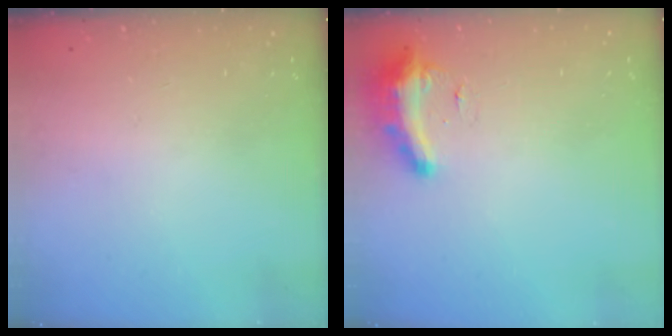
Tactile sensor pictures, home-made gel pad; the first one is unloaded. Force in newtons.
{"total": 9.2, "press": 9.1, "slide": 0.5}